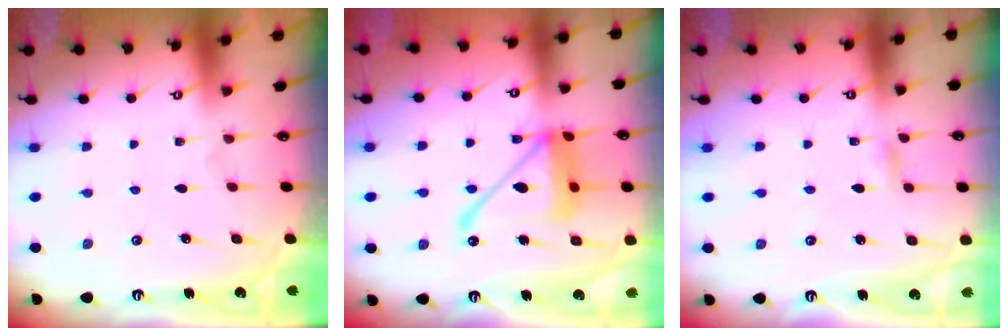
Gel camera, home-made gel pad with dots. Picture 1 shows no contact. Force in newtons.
{"total": 16.6, "press": 16.5, "slide": 1.6}
{"total": 2.4, "press": 2.4, "slide": 0.1}